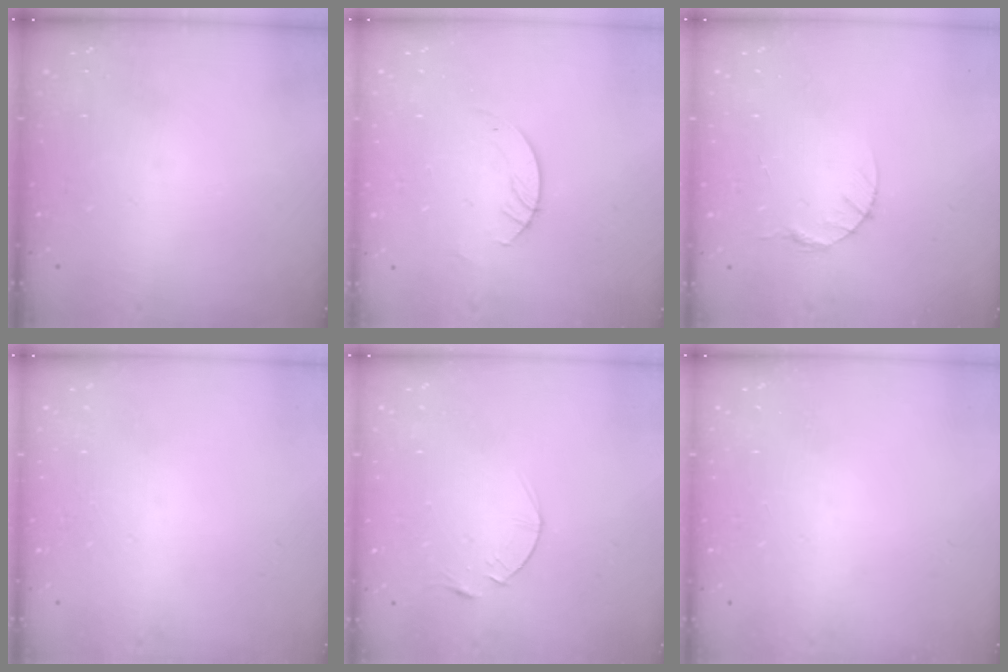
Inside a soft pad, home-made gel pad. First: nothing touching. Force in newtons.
{"total": 3.0, "press": 3.0, "slide": 0.3}
{"total": 3.9, "press": 3.8, "slide": 0.5}
{"total": 0.0}
{"total": 3.1, "press": 3.1, "slide": 0.4}
{"total": 0.0}